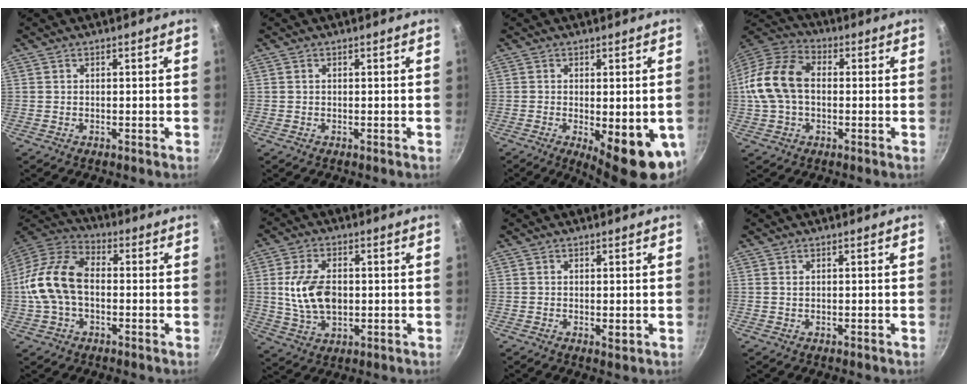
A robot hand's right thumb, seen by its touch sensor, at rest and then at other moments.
{"total": 0.0}
{"total": 13.4, "force": [-3.4, 4.4, 12.2], "torque": [-0.140, -0.014, -0.033]}
{"total": 15.3, "force": [0.4, 10.5, 11.1], "torque": [-0.202, 0.037, -0.007]}
{"total": 15.2, "force": [-0.8, 9.9, 11.5], "torque": [-0.207, 0.039, -0.031]}
{"total": 10.4, "force": [1.0, 6.1, 8.3], "torque": [-0.154, -0.009, 0.020]}
{"total": 1.1, "force": [0.0, 0.4, 1.0], "torque": [-0.018, -0.005, 0.000]}
{"total": 0.8, "force": [0.3, 0.5, 0.5], "torque": [-0.010, 0.002, 0.005]}